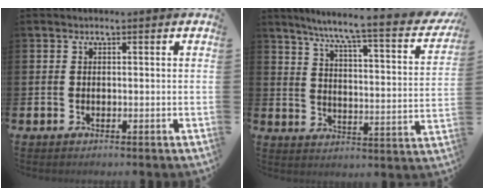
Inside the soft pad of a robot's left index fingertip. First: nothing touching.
{"total": 7.1, "force": [5.8, 0.3, 4.1], "torque": [-0.092, -0.054, 0.087]}